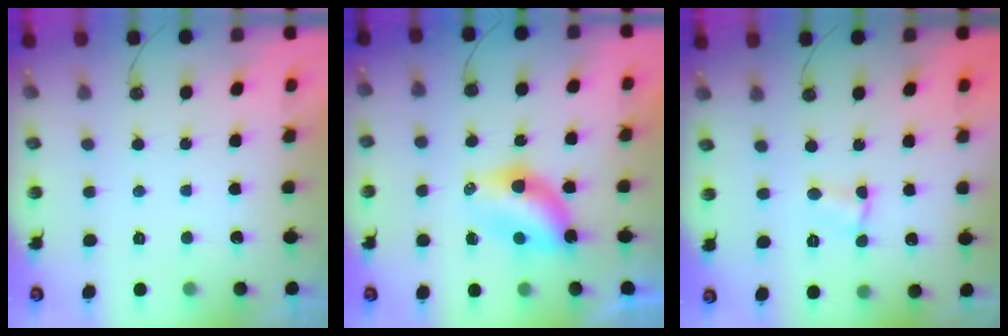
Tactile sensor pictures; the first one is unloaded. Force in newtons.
{"total": 6.9, "press": 6.7, "slide": 1.5}
{"total": 1.7, "press": 1.7, "slide": 0.3}